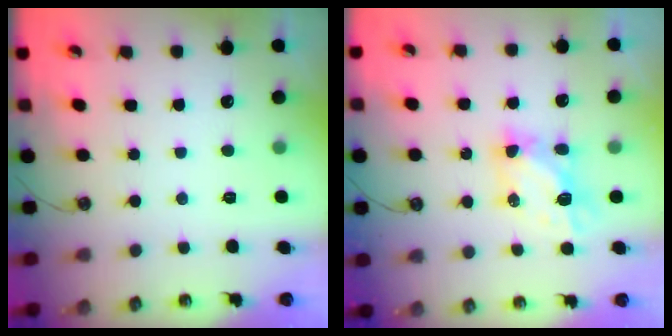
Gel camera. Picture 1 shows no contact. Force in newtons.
{"total": 5.8, "press": 5.8, "slide": 0.5}